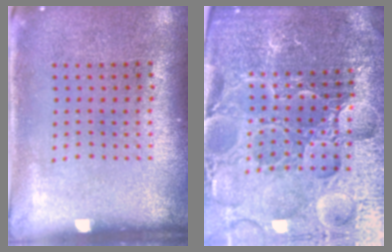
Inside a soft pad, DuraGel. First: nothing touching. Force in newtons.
{"total": 5.9, "press": 5.4, "slide": 2.5}